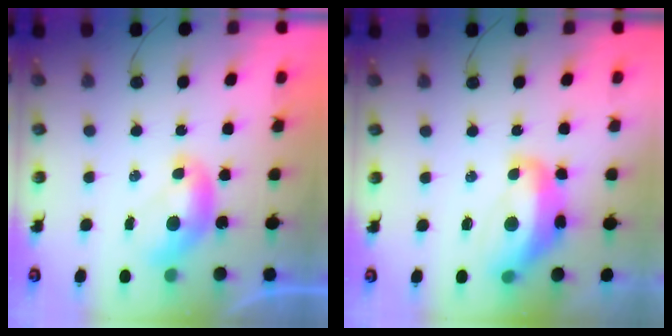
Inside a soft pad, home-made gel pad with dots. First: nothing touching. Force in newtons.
{"total": 7.4, "press": 7.3, "slide": 1.1}